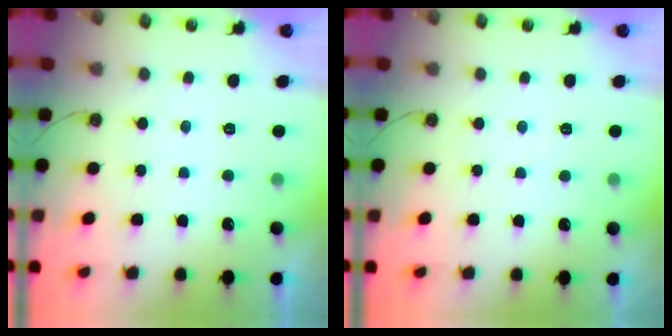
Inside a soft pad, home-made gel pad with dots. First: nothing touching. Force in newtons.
{"total": 2.3, "press": 2.3, "slide": 0.4}